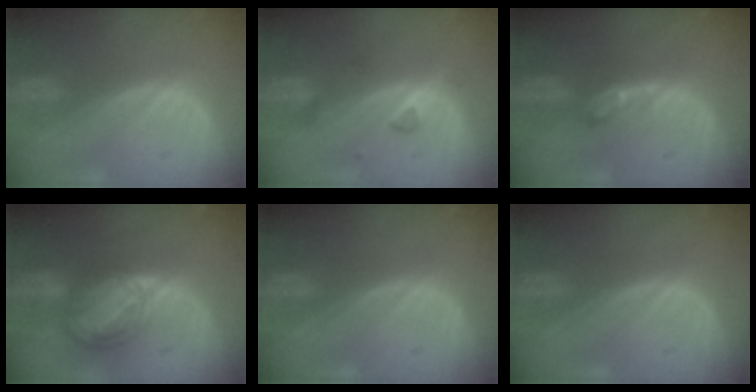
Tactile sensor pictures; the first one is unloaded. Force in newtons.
{"total": 3.0, "press": 2.8, "slide": 0.9}
{"total": 2.8, "press": 2.8, "slide": 0.4}
{"total": 8.3, "press": 7.1, "slide": 4.4}
{"total": 0.0}
{"total": 0.0}